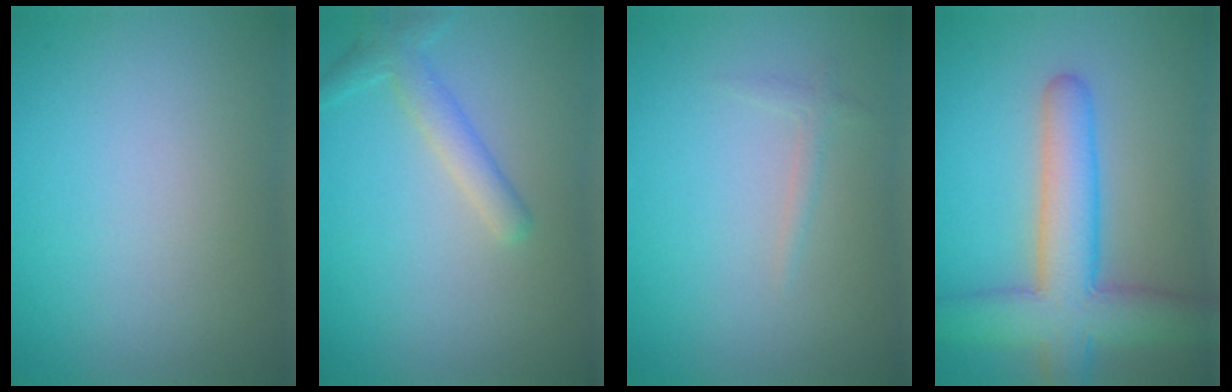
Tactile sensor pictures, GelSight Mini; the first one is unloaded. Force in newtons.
{"total": 2.6, "press": 2.5, "slide": 0.1}
{"total": 0.9, "press": 0.9, "slide": 0.1}
{"total": 7.8, "press": 7.8, "slide": 0.3}